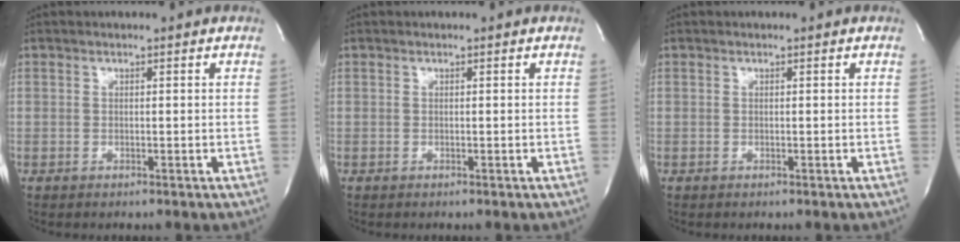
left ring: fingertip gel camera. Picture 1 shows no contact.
{"total": 0.0}
{"total": 0.0}